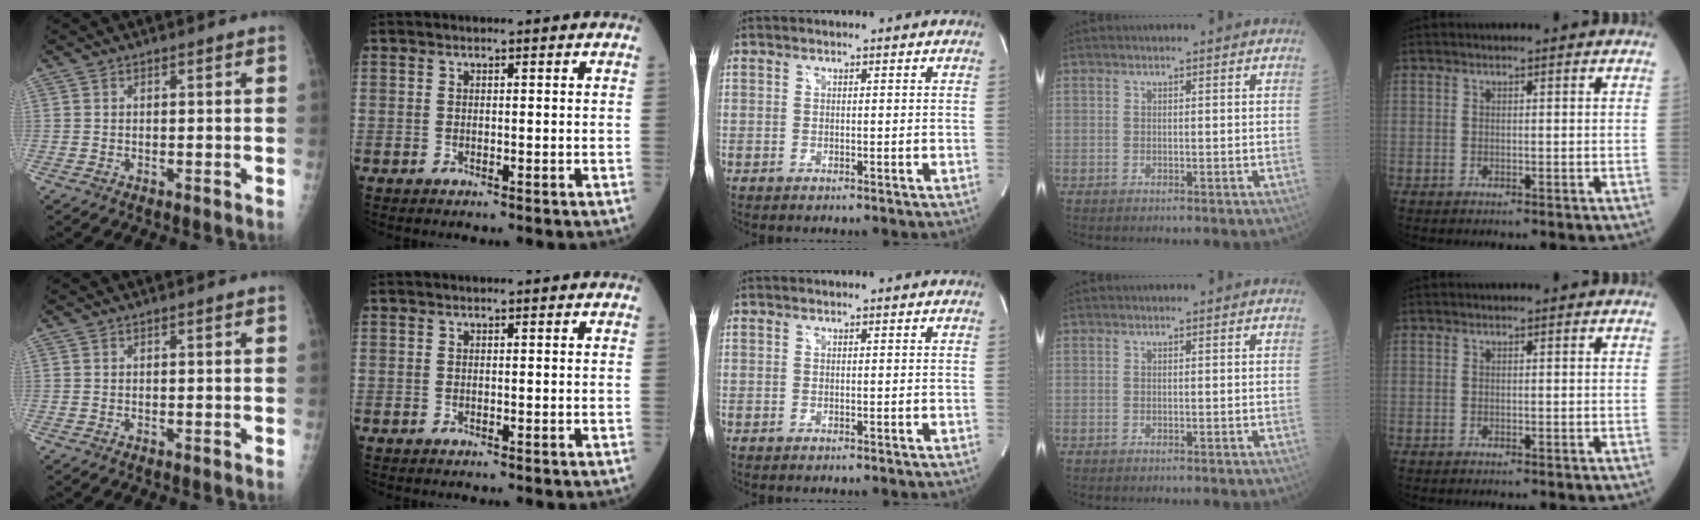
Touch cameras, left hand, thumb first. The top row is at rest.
{}